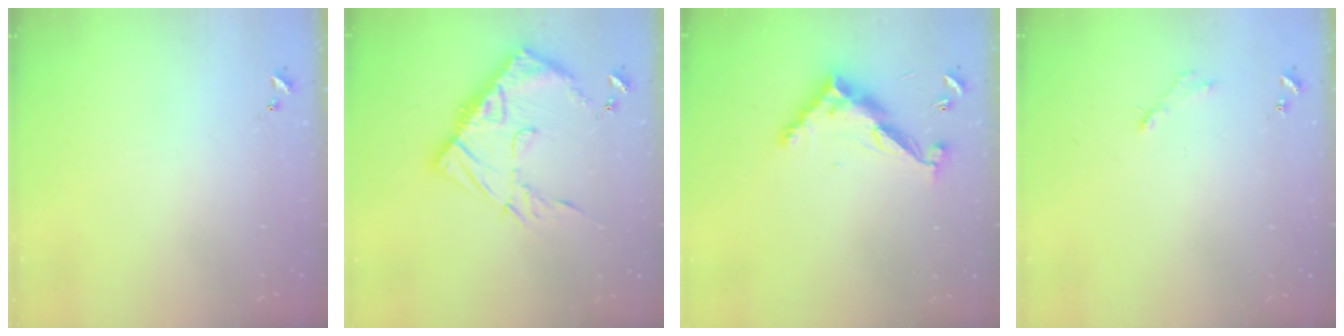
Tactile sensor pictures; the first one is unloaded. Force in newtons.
{"total": 15.6, "press": 15.5, "slide": 1.4}
{"total": 12.4, "press": 12.4, "slide": 0.2}
{"total": 2.8, "press": 2.8, "slide": 0.4}